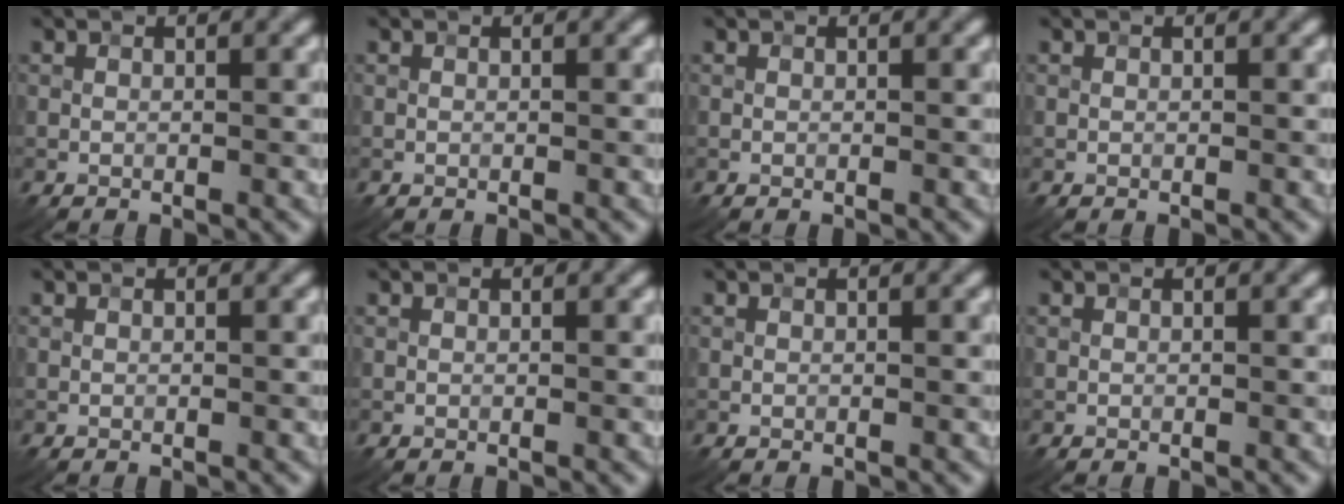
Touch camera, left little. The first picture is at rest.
{"total": 0.0}
{"total": 0.0}
{"total": 0.0}
{"total": 0.0}
{"total": 0.0}
{"total": 0.0}
{"total": 0.0}